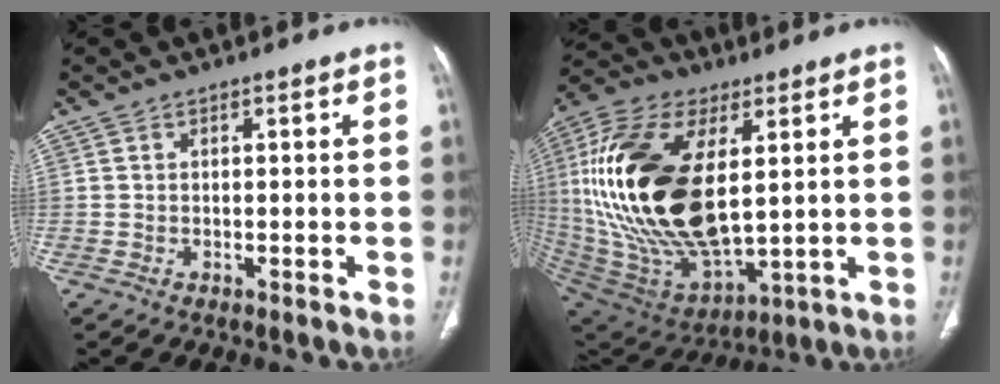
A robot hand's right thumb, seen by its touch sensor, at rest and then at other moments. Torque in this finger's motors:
{"motor_torque": [1.96, 3.04, 2.75, 0.02, 0.43]}